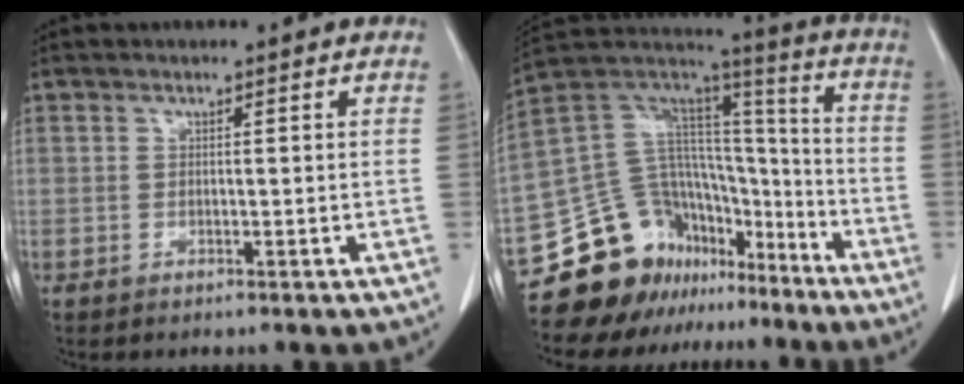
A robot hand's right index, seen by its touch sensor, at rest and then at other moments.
{"total": 18.9, "force": [-14.2, 10.8, 6.2], "torque": [-0.109, 0.086, -0.234]}